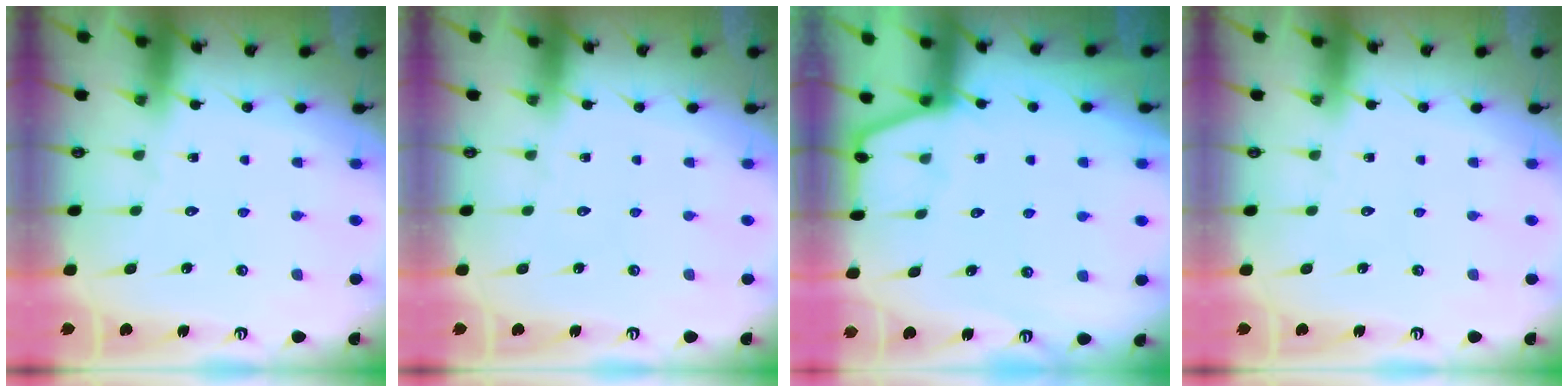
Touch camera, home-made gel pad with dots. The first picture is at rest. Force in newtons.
{"total": 0.0}
{"total": 2.7, "press": 2.7, "slide": 0.4}
{"total": 0.0}